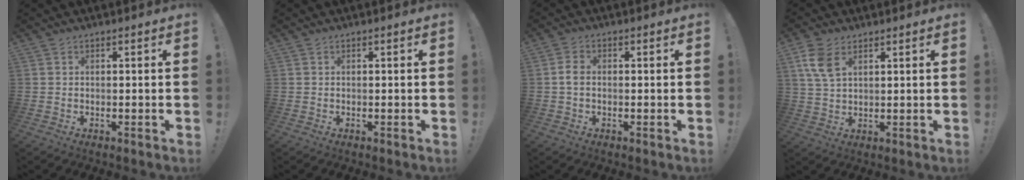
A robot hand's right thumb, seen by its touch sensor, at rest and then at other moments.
{"total": 0.0}
{"total": 3.0, "force": [-0.4, 2.0, 2.3], "torque": [-0.047, 0.013, -0.004]}
{"total": 7.5, "force": [3.7, 4.2, 5.0], "torque": [-0.103, -0.011, 0.070]}